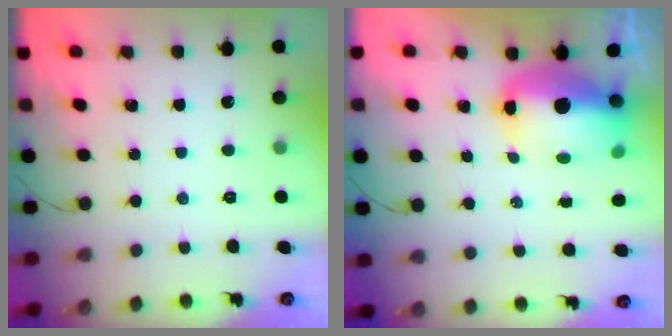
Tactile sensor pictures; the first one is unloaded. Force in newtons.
{"total": 13.7, "press": 13.3, "slide": 3.3}